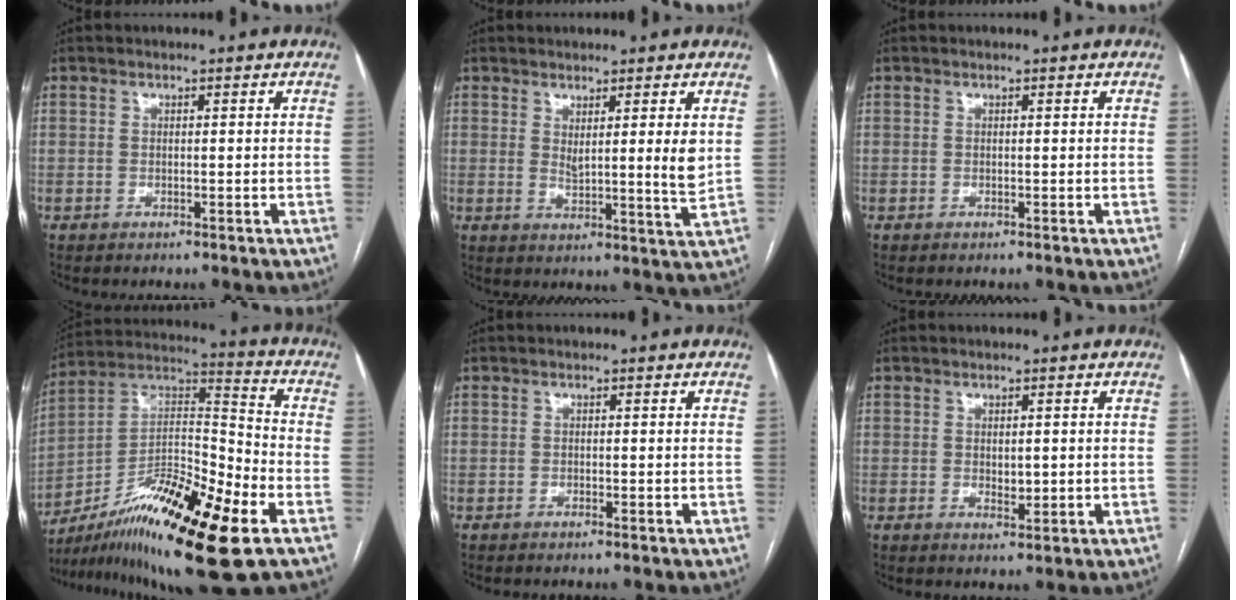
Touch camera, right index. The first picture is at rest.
{"total": 5.4, "force": [2.1, -0.1, 5.0], "torque": [-0.073, -0.019, 0.033]}
{"total": 0.0}
{"total": 21.9, "force": [-12.2, 3.0, 17.9], "torque": [-0.308, -0.002, -0.205]}
{"total": 0.0}
{"total": 2.0, "force": [0.1, 1.0, 1.7], "torque": [-0.026, -0.005, 0.004]}